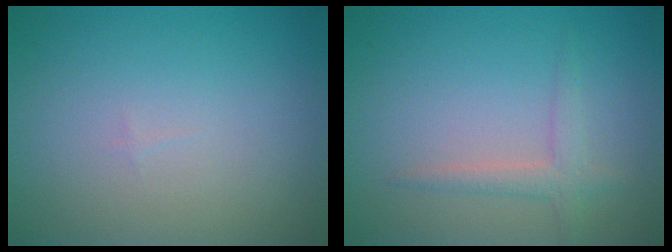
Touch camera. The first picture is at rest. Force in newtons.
{"total": 1.9, "press": 1.9, "slide": 0.1}